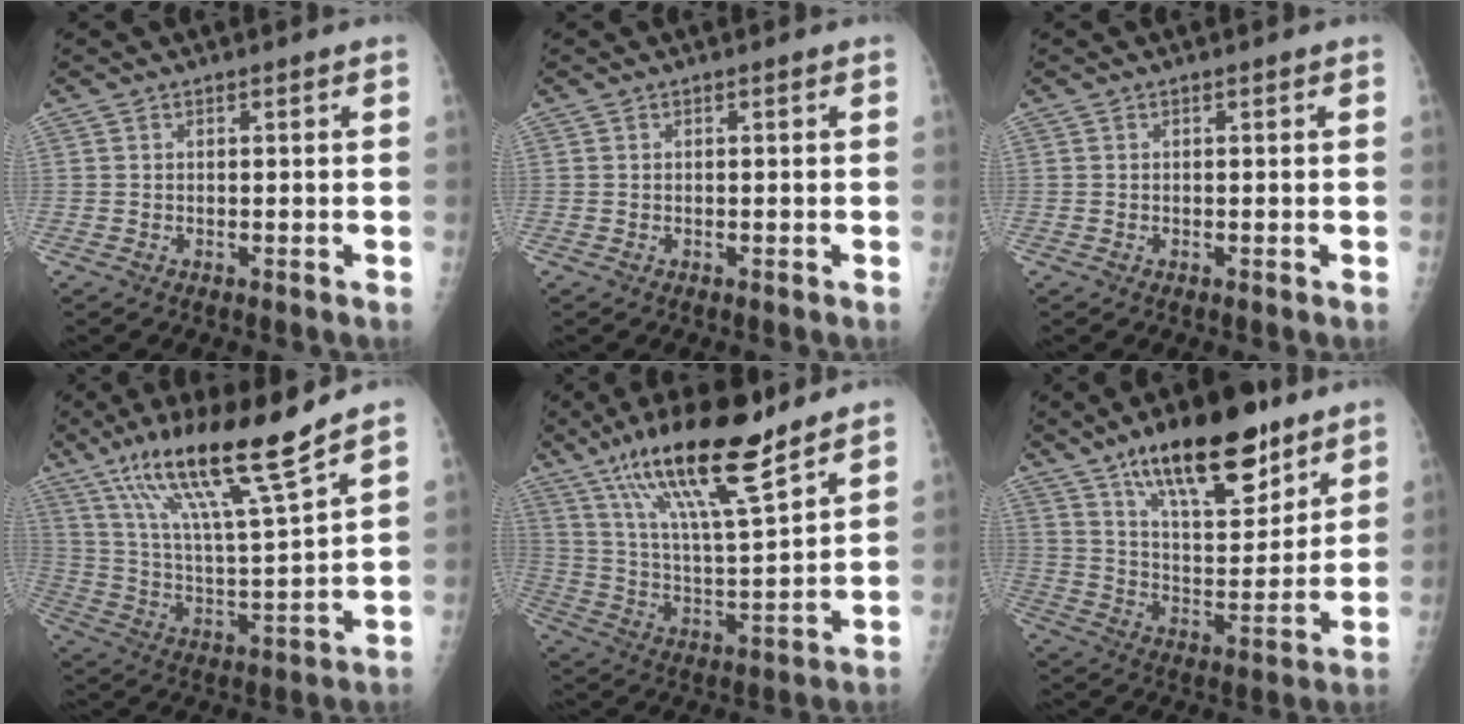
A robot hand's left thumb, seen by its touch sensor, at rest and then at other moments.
{"total": 0.0}
{"total": 0.0}
{"total": 18.9, "force": [13.1, 1.5, 13.5], "torque": [-0.225, -0.065, 0.237]}
{"total": 19.7, "force": [13.7, 3.7, 13.8], "torque": [-0.230, -0.060, 0.247]}
{"total": 20.9, "force": [13.6, 7.9, 13.7], "torque": [-0.178, -0.070, 0.229]}